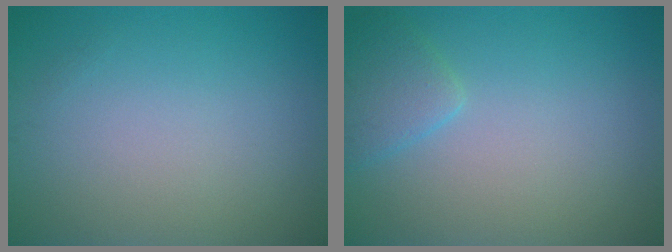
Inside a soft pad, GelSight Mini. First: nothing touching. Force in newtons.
{"total": 2.1, "press": 2.1, "slide": 0.2}